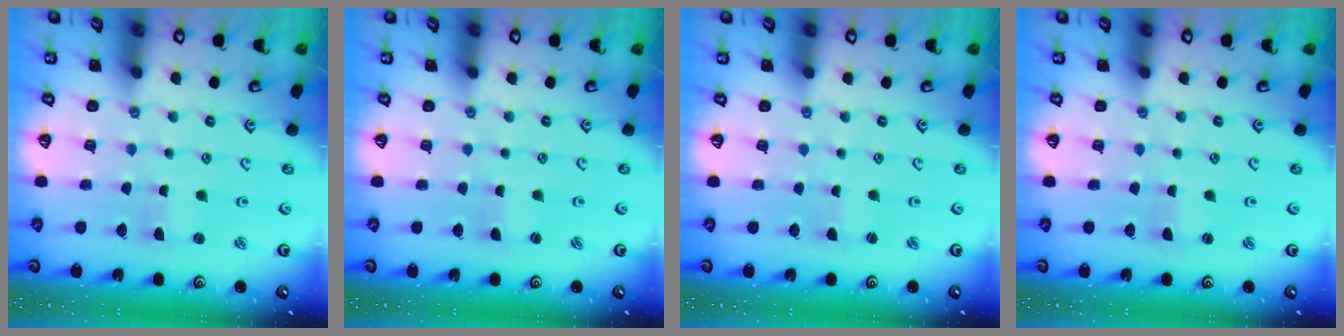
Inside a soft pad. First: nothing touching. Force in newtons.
{"total": 0.0}
{"total": 0.0}
{"total": 0.8, "press": 0.8, "slide": 0.0}